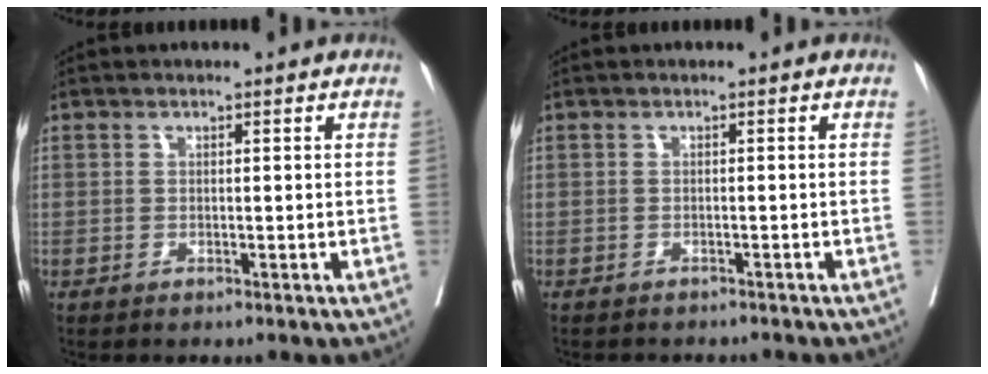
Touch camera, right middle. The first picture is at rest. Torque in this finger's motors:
{"motor_torque": [0.14, -0.39, 0.04, 0.02]}